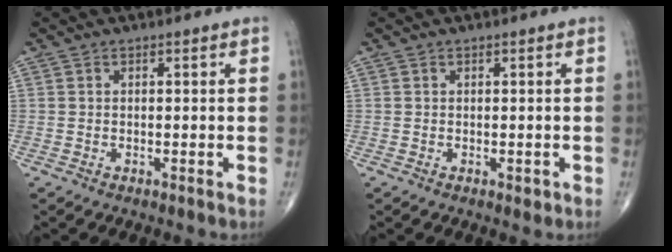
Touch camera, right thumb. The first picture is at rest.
{"total": 0.9, "force": [-0.1, 0.6, 0.6], "torque": [-0.005, -0.002, -0.001]}